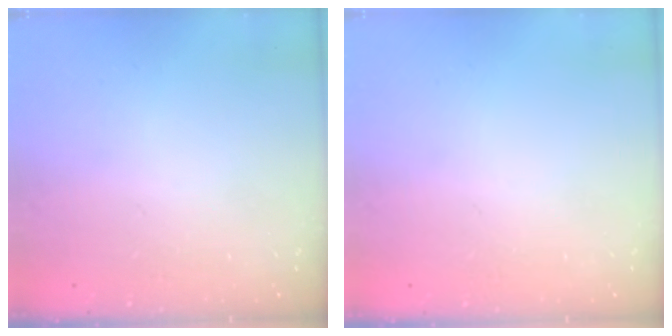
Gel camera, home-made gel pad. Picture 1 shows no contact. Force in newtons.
{"total": 0.0}